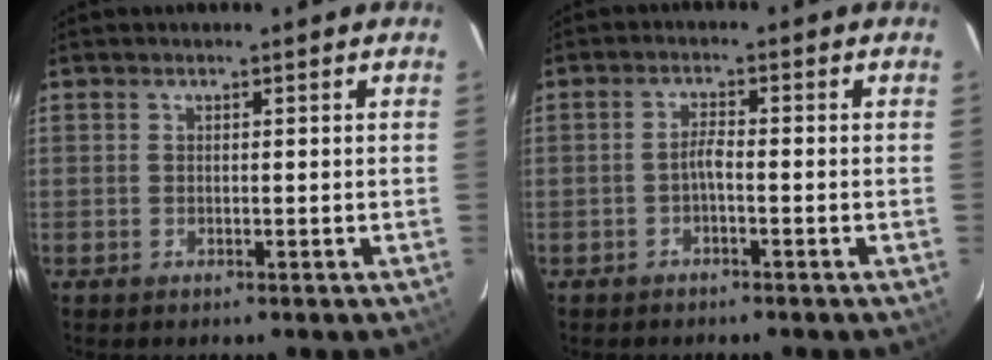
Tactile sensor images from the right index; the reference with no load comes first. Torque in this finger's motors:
{"motor_torque": [0.37, -0.05, 0.18, 0.05]}